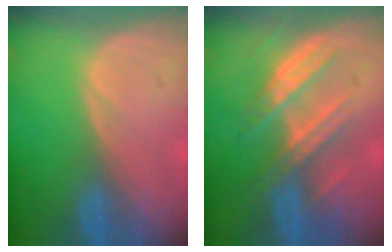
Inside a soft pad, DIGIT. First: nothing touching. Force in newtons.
{"total": 7.5, "press": 7.2, "slide": 1.9}